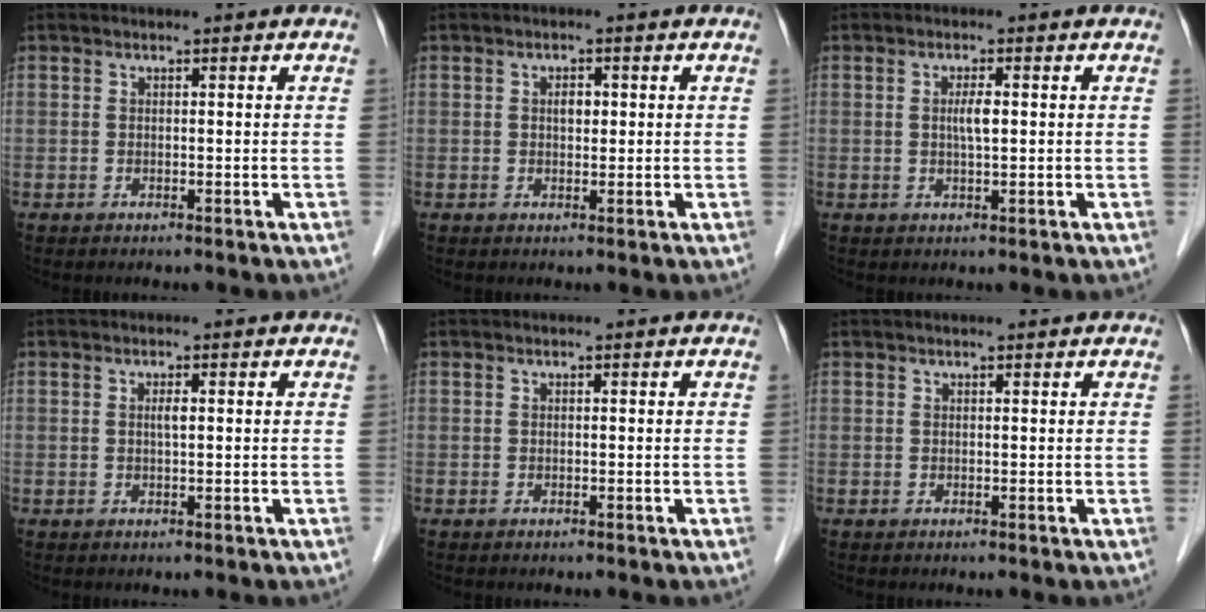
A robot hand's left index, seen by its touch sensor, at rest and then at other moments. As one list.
[{"total": 1.7, "force": [0.1, 1.0, 1.3], "torque": [-0.022, -0.002, 0.001]}, {"total": 2.2, "force": [0.0, 0.3, 2.2], "torque": [-0.042, -0.003, 0.000]}, {"total": 1.0, "force": [-0.1, 0.1, 1.0], "torque": [-0.019, -0.003, -0.002]}, {"total": 0.0}, {"total": 1.7, "force": [1.5, 0.1, 0.8], "torque": [-0.007, 0.016, 0.020]}]